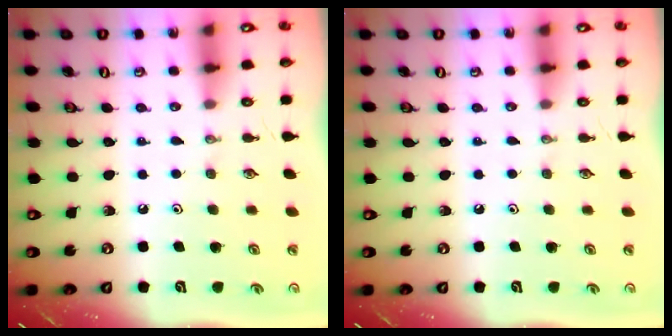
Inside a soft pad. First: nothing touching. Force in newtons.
{"total": 0.0}